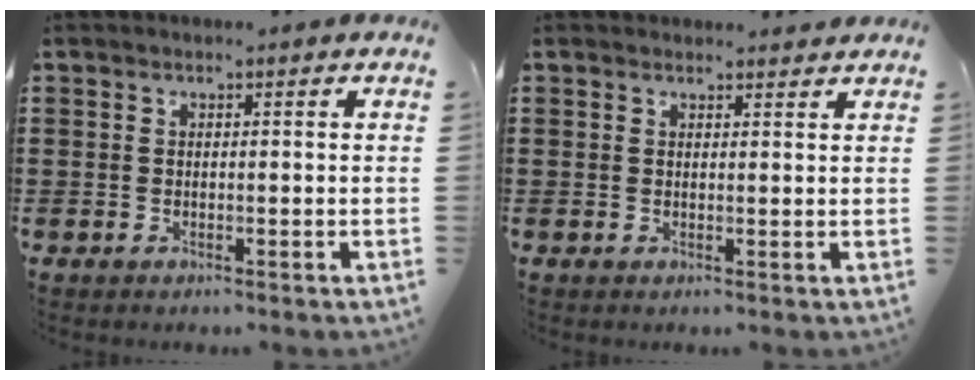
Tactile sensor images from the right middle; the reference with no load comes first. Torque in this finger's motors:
{"motor_torque": [0.06, -0.04, 0.09, 0.02]}